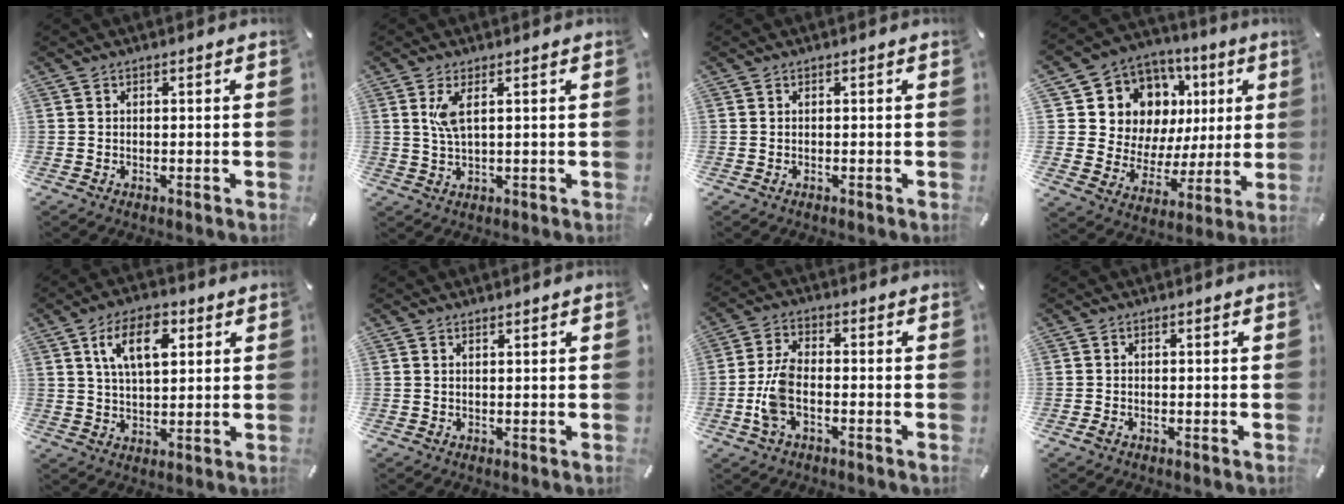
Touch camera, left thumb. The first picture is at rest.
{"total": 4.5, "force": [1.4, 1.3, 4.0], "torque": [-0.093, -0.001, 0.021]}
{"total": 0.0}
{"total": 13.1, "force": [6.2, 11.1, 3.2], "torque": [-0.063, -0.058, 0.131]}
{"total": 10.5, "force": [4.5, 5.7, 7.7], "torque": [-0.122, -0.003, 0.075]}
{"total": 0.7, "force": [0.7, 0.1, 0.2], "torque": [-0.003, -0.002, 0.013]}
{"total": 7.5, "force": [-2.1, 3.9, 6.1], "torque": [-0.140, -0.001, -0.041]}
{"total": 0.6, "force": [-0.4, 0.4, 0.3], "torque": [-0.004, -0.001, -0.007]}